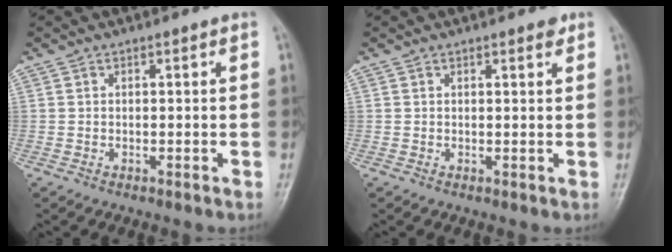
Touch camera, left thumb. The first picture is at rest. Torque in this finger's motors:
{"motor_torque": [-0.07, -0.08, 0.08, 0.07, 0.00]}